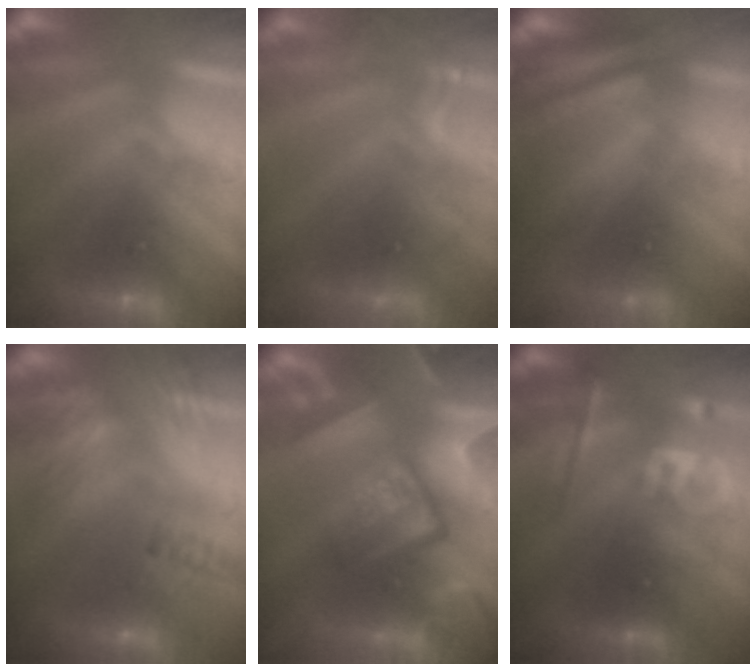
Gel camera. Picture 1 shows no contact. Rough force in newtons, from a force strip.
{"total": 3.3}
{"total": 8.0}
{"total": 13.7}
{"total": 7.6}
{"total": 2.3}